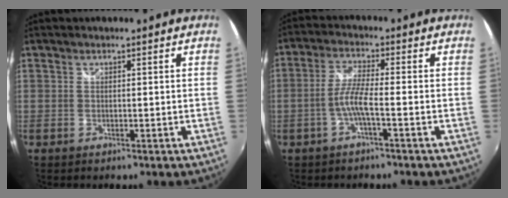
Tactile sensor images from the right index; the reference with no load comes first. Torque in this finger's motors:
{"motor_torque": [0.02, 0.15, 0.40, 0.09]}